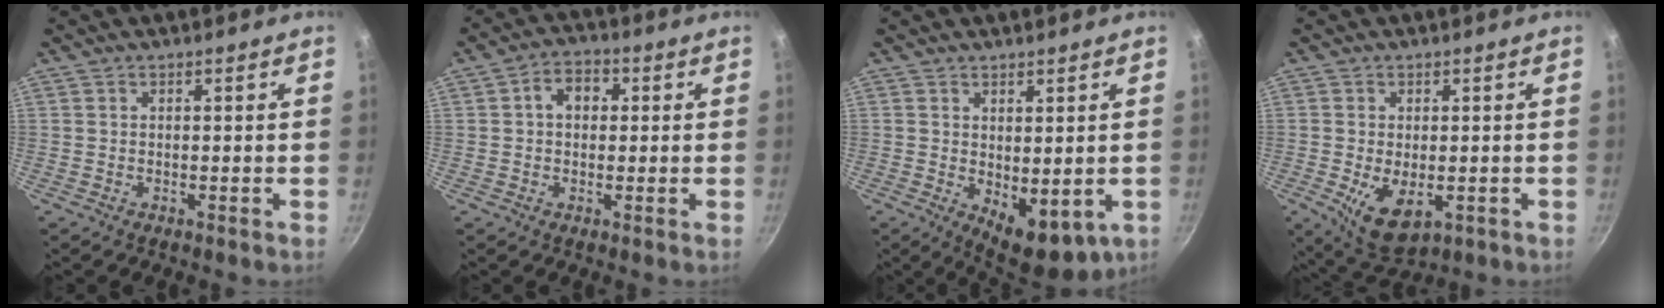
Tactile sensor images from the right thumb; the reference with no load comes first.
{"total": 5.8, "force": [1.0, 4.3, 3.7], "torque": [-0.033, 0.013, 0.006]}
{"total": 8.7, "force": [-0.2, 4.6, 7.4], "torque": [-0.082, -0.017, 0.013]}
{"total": 8.1, "force": [-1.9, 4.5, 6.5], "torque": [-0.103, -0.016, -0.018]}